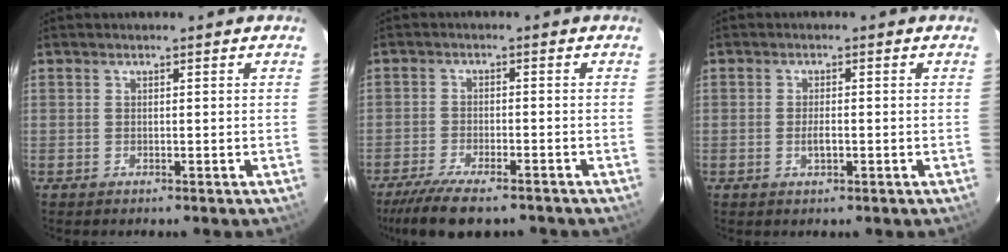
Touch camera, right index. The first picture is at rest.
{"total": 11.2, "force": [-9.0, 2.8, 5.9], "torque": [-0.138, -0.030, -0.153]}
{"total": 2.3, "force": [-0.6, 0.8, 2.1], "torque": [-0.039, -0.001, -0.012]}